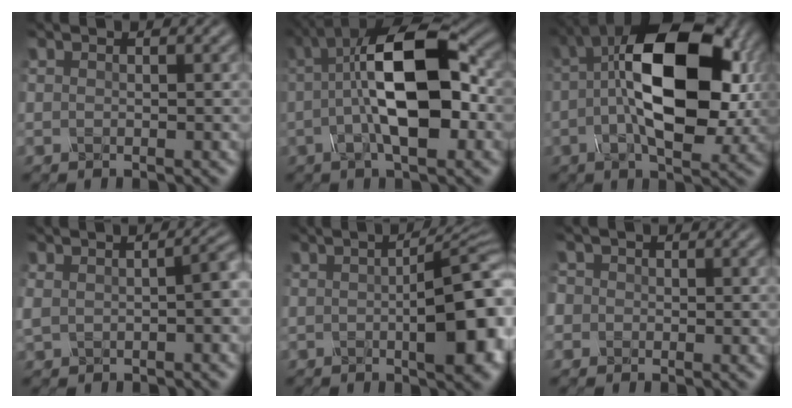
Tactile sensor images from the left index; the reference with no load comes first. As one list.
[{"total": 10.6, "force": [0.2, 3.9, 9.8], "torque": [-0.167, 0.022, -0.005]}, {"total": 13.0, "force": [1.2, 6.2, 11.4], "torque": [-0.189, 0.021, 0.013]}, {"total": 3.8, "force": [-0.1, 1.8, 3.3], "torque": [-0.051, -0.001, 0.010]}, {"total": 8.7, "force": [-0.6, 2.5, 8.3], "torque": [-0.103, -0.002, -0.003]}, {"total": 2.5, "force": [0.3, 2.4, 0.8], "torque": [-0.001, 0.020, -0.018]}]